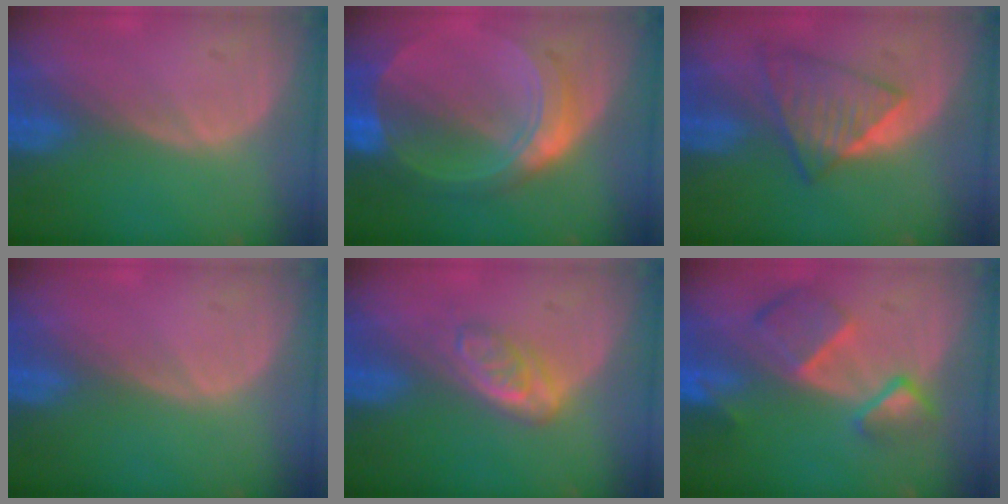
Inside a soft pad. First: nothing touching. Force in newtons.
{"total": 8.5, "press": 8.5, "slide": 0.6}
{"total": 6.0, "press": 5.9, "slide": 0.7}
{"total": 0.0}
{"total": 5.0, "press": 4.4, "slide": 2.4}
{"total": 7.7, "press": 6.7, "slide": 3.9}